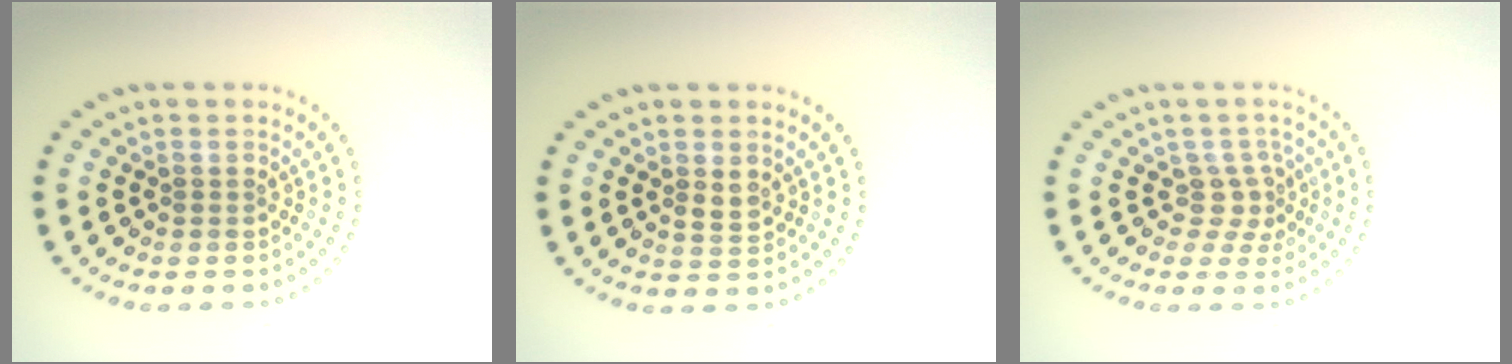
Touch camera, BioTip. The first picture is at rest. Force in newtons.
{"total": 1.5, "press": 1.4, "slide": 0.3}
{"total": 2.3, "press": 1.6, "slide": 1.6}